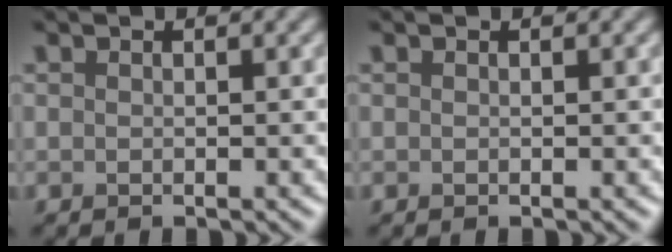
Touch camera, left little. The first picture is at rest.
{"total": 0.0}